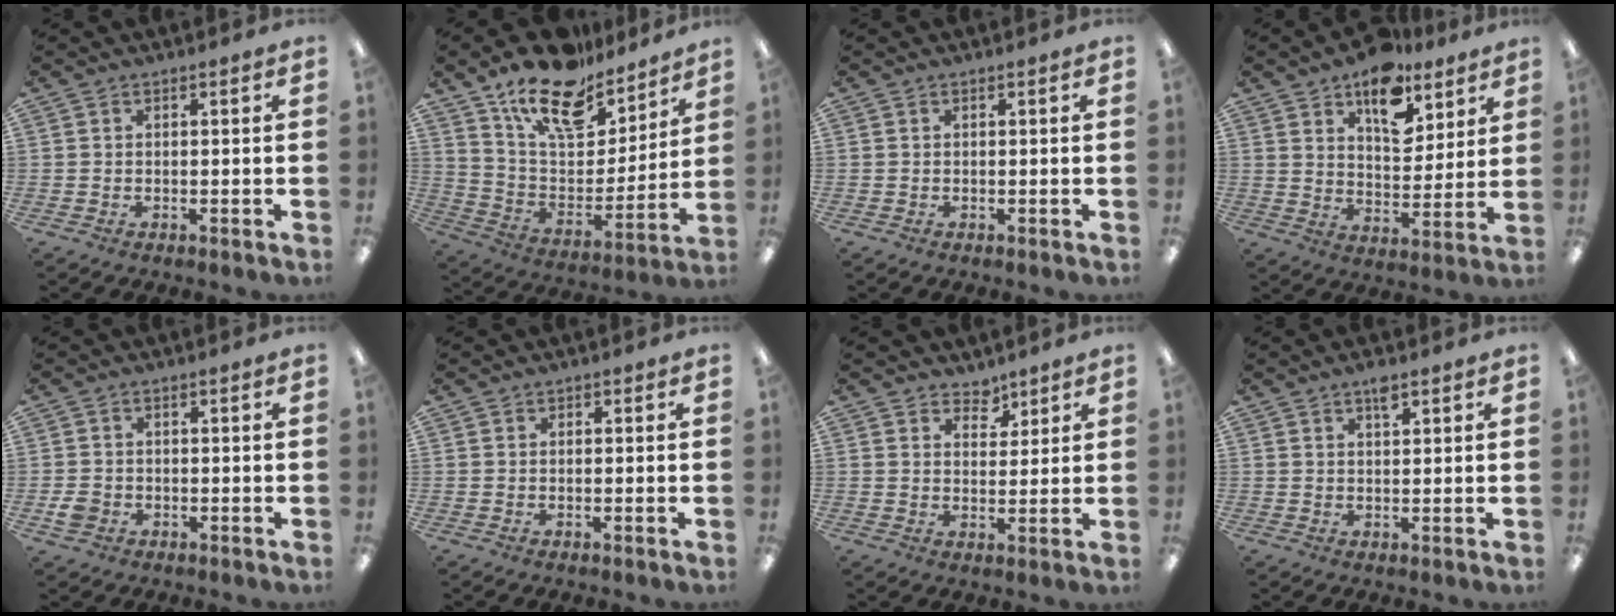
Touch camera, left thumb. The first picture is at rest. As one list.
[{"total": 18.4, "force": [14.1, 8.4, 8.2], "torque": [-0.144, -0.095, 0.248]}, {"total": 0.0}, {"total": 14.2, "force": [9.4, 7.8, 7.1], "torque": [-0.090, -0.056, 0.165]}, {"total": 2.9, "force": [-0.8, 2.5, 1.2], "torque": [-0.018, 0.000, -0.018]}, {"total": 0.0}, {"total": 4.3, "force": [3.5, 2.5, 0.5], "torque": [0.001, -0.021, 0.061]}, {"total": 3.2, "force": [2.1, 1.2, 2.0], "torque": [-0.029, -0.005, 0.034]}]